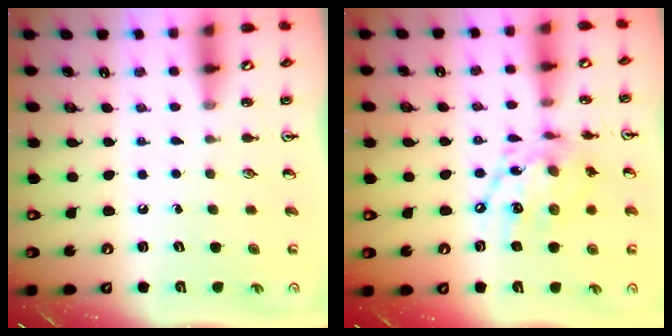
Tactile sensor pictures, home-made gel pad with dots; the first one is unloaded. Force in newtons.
{"total": 13.9, "press": 13.9, "slide": 0.7}